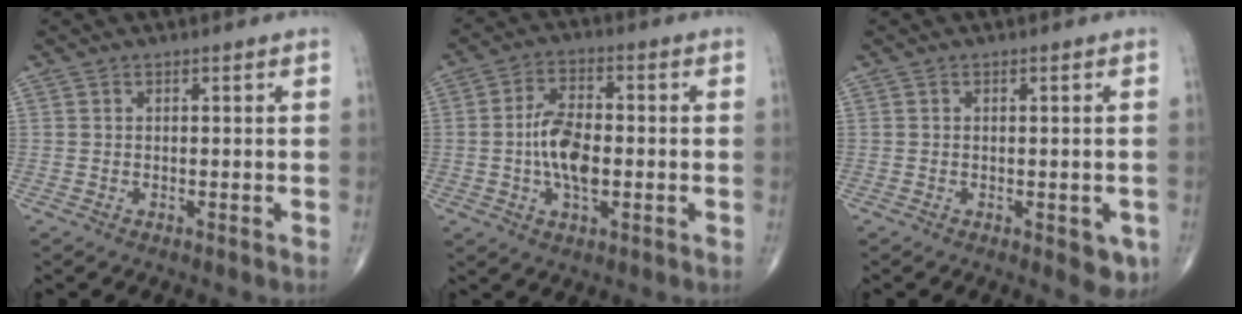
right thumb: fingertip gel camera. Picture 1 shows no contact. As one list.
[{"total": 9.3, "force": [-1.1, 4.7, 8.0], "torque": [-0.146, 0.010, -0.024]}, {"total": 4.1, "force": [-1.4, 1.9, 3.4], "torque": [-0.021, -0.005, -0.013]}]